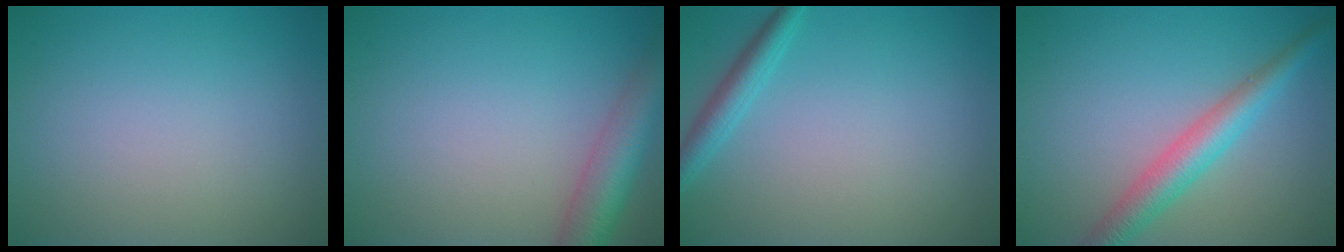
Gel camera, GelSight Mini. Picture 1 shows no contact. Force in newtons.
{"total": 4.9, "press": 4.9, "slide": 0.2}
{"total": 2.2, "press": 2.2, "slide": 0.1}
{"total": 4.0, "press": 4.0, "slide": 0.0}